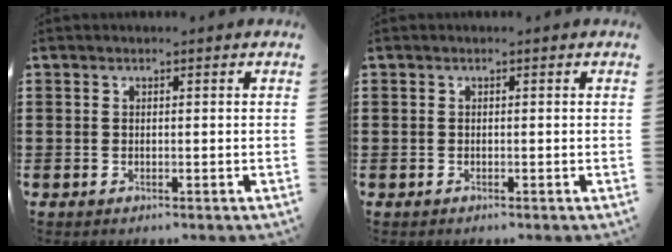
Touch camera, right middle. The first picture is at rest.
{"total": 0.0}